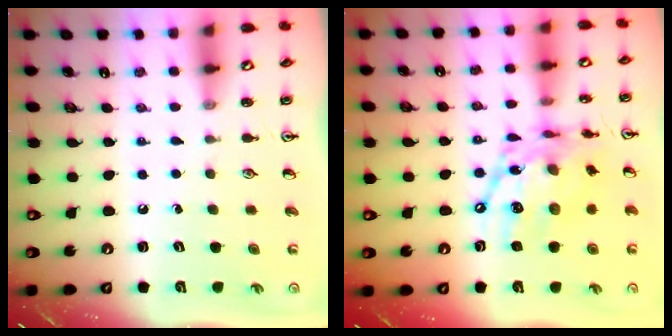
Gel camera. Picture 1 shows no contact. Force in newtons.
{"total": 15.2, "press": 15.2, "slide": 1.2}